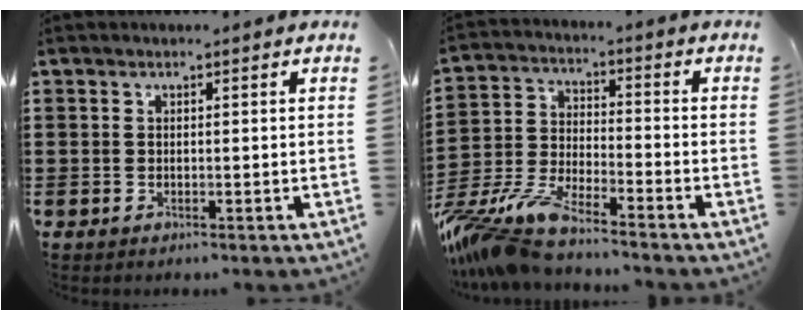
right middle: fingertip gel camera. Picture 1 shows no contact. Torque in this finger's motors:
{"motor_torque": [2.14, 0.00, 0.36, 0.21]}